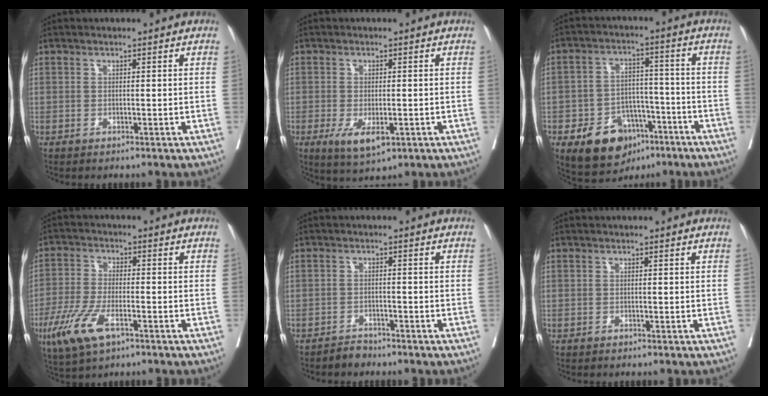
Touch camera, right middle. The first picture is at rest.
{"total": 5.4, "force": [-2.1, 2.1, 4.5], "torque": [-0.081, -0.013, -0.025]}
{"total": 11.0, "force": [-6.2, 7.2, 5.6], "torque": [-0.088, 0.016, -0.091]}
{"total": 8.6, "force": [-4.4, 2.9, 6.8], "torque": [-0.148, -0.017, -0.080]}
{"total": 1.8, "force": [-1.7, 0.5, -0.2], "torque": [-0.002, -0.003, -0.030]}
{"total": 0.0}